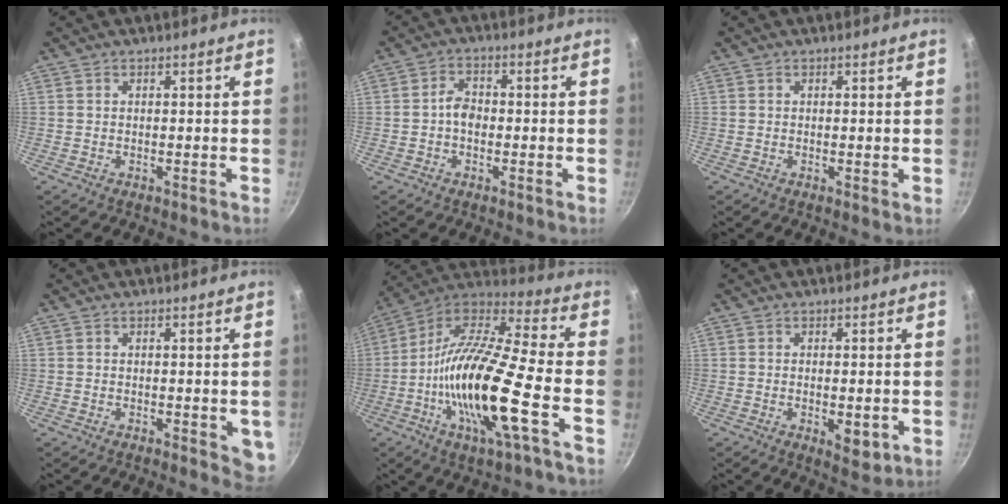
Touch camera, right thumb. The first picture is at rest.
{"total": 3.7, "force": [-0.6, 2.7, 2.5], "torque": [-0.028, 0.017, -0.017]}
{"total": 0.7, "force": [0.1, 0.2, 0.7], "torque": [-0.009, -0.004, -0.001]}
{"total": 4.4, "force": [-0.7, 2.0, 3.8], "torque": [-0.030, -0.005, -0.007]}
{"total": 22.3, "force": [-6.3, 4.5, 20.9], "torque": [-0.378, 0.023, -0.136]}
{"total": 5.0, "force": [-1.1, 2.2, 4.4], "torque": [-0.061, -0.010, -0.010]}